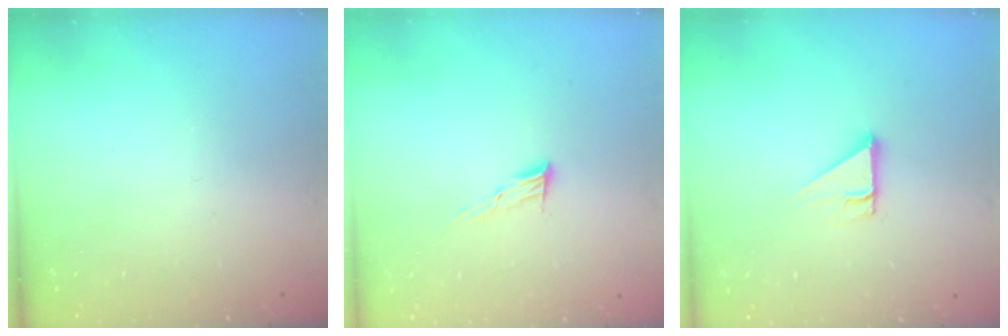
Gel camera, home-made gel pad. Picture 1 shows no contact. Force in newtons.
{"total": 6.9, "press": 6.8, "slide": 1.2}
{"total": 3.7, "press": 3.7, "slide": 0.2}